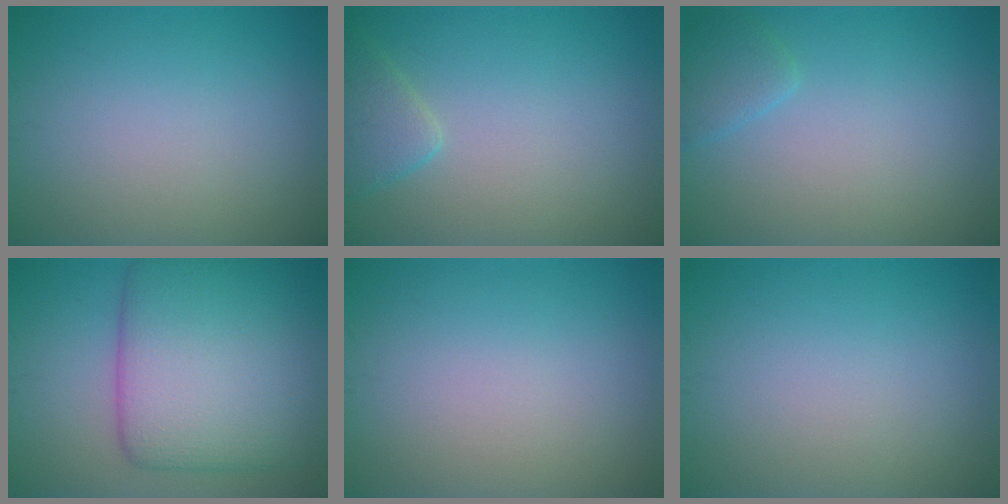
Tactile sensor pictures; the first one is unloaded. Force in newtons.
{"total": 2.3, "press": 2.2, "slide": 0.2}
{"total": 1.5, "press": 1.5, "slide": 0.1}
{"total": 11.3, "press": 11.2, "slide": 0.5}
{"total": 0.0}
{"total": 0.0}